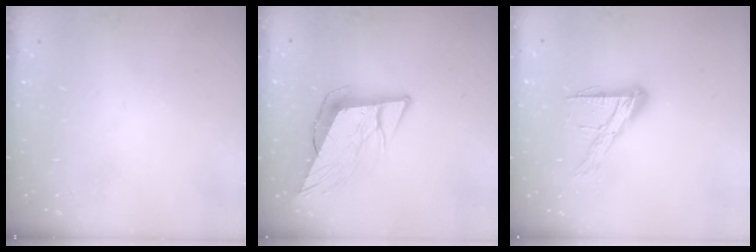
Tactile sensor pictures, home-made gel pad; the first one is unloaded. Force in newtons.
{"total": 11.1, "press": 10.3, "slide": 4.0}
{"total": 12.0, "press": 12.0, "slide": 0.9}